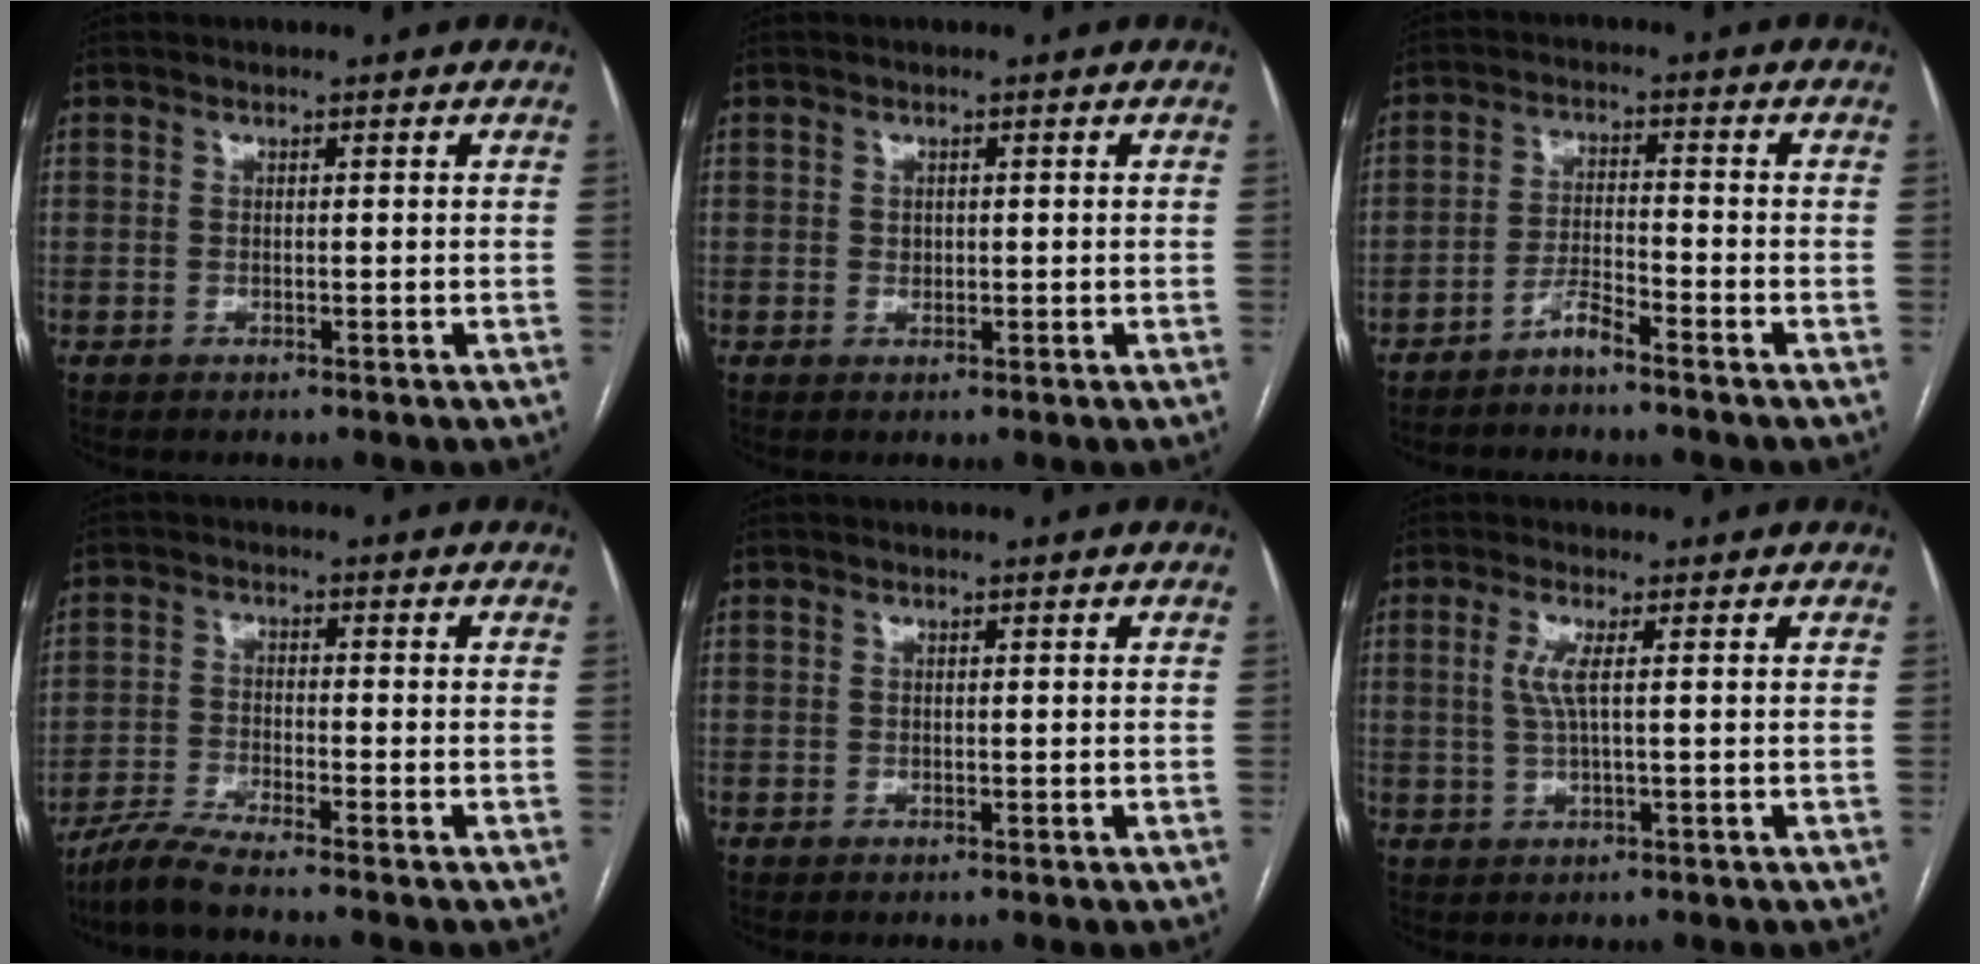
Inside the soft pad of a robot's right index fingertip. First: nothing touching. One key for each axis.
{"total": 1.1, "fx": 0.1, "fy": 0.9, "fz": 0.6, "tx": -0.009, "ty": 0.001, "tz": 0.004}
{"total": 3.4, "fx": -3.0, "fy": 0.0, "fz": 1.7, "tx": -0.034, "ty": -0.002, "tz": -0.059}
{"total": 5.6, "fx": -5.0, "fy": -0.9, "fz": 2.5, "tx": -0.051, "ty": -0.023, "tz": -0.099}
{"total": 0.0}
{"total": 3.2, "fx": 0.7, "fy": 0.1, "fz": 3.1, "tx": -0.074, "ty": 0.001, "tz": 0.016}